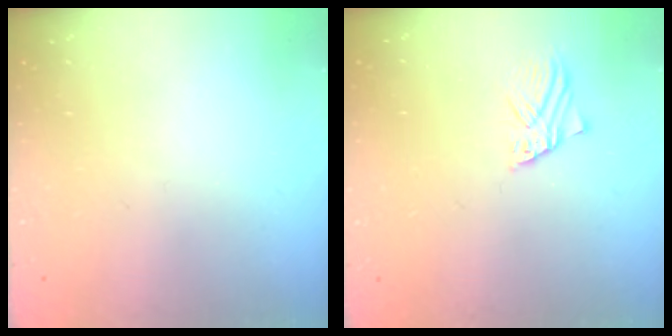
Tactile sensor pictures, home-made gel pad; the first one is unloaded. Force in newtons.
{"total": 1.5, "press": 1.5, "slide": 0.1}